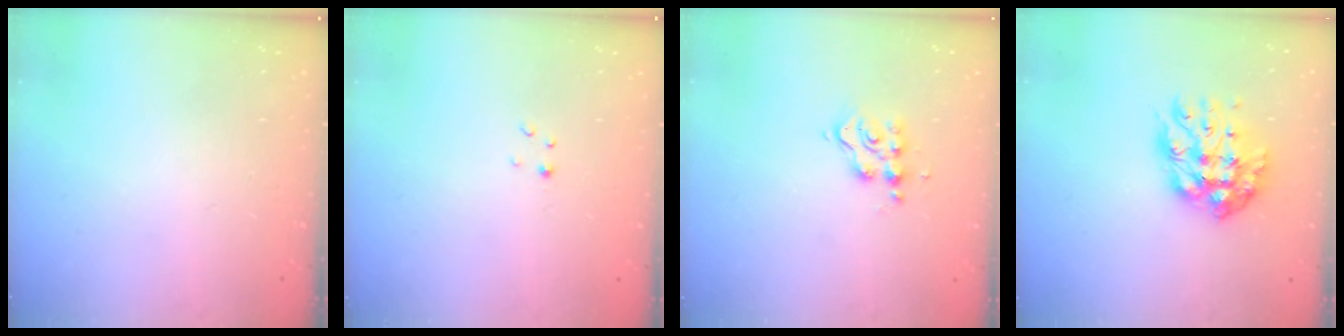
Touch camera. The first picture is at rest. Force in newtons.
{"total": 1.1, "press": 1.1, "slide": 0.2}
{"total": 5.0, "press": 5.0, "slide": 0.2}
{"total": 12.5, "press": 12.5, "slide": 0.9}